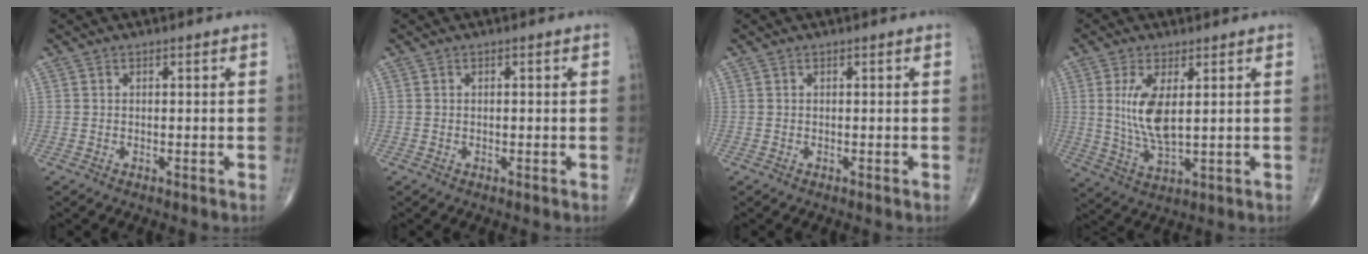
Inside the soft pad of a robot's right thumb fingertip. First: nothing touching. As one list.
[{"total": 0.5, "force": [0.0, 0.2, 0.5], "torque": [-0.010, 0.000, 0.001]}, {"total": 0.0}, {"total": 8.8, "force": [1.8, 3.3, 8.0], "torque": [-0.167, -0.021, 0.044]}]